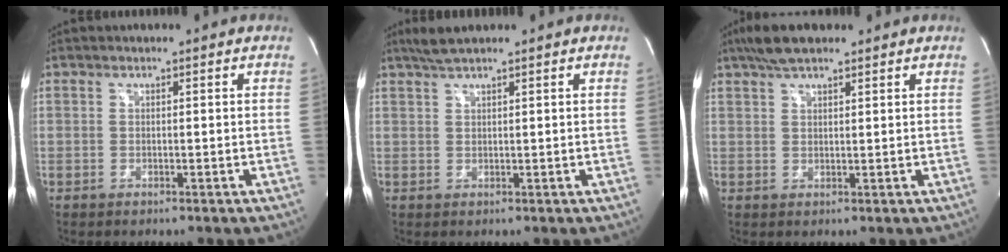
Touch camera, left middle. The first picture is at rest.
{"total": 3.0, "force": [2.5, -0.2, 1.6], "torque": [-0.039, 0.009, 0.052]}
{"total": 5.6, "force": [4.4, 1.5, 3.2], "torque": [-0.069, 0.021, 0.081]}